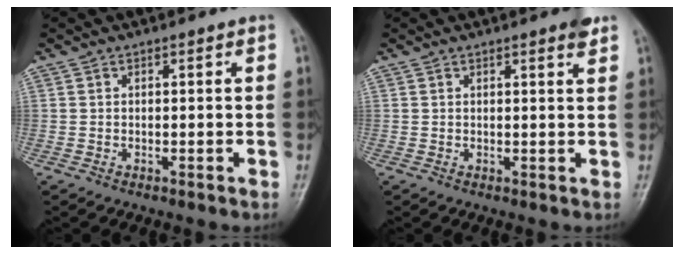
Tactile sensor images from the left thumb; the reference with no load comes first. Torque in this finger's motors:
{"motor_torque": [0.46, 0.12, 0.41, -0.29, 0.00]}